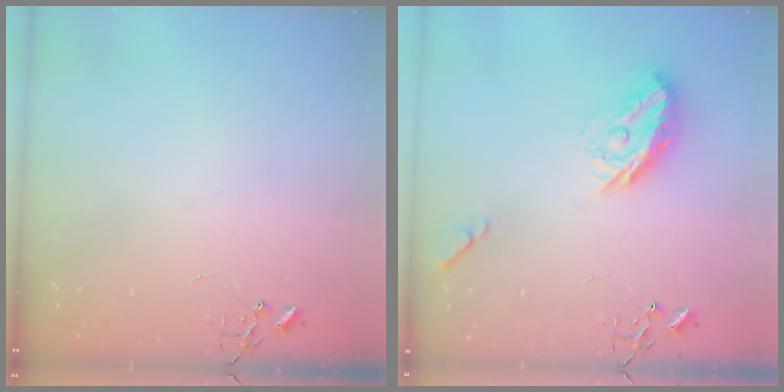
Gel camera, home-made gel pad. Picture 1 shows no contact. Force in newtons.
{"total": 13.5, "press": 13.4, "slide": 0.7}